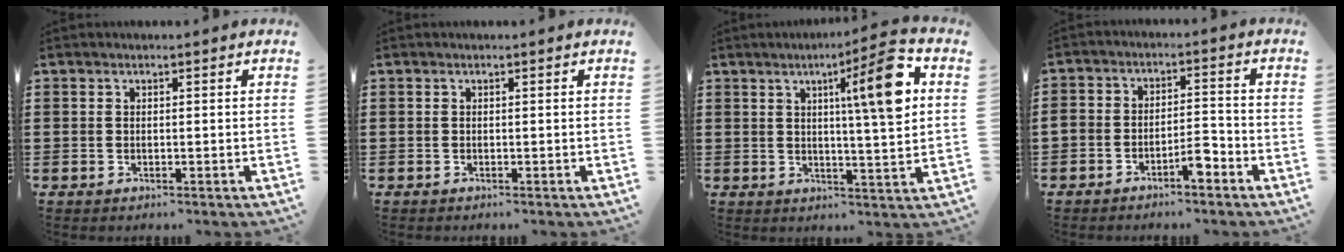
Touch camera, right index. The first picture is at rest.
{"total": 0.0}
{"total": 11.5, "force": [3.9, 1.3, 10.8], "torque": [-0.169, -0.004, 0.051]}
{"total": 4.1, "force": [-3.1, 1.7, 2.0], "torque": [-0.035, 0.013, -0.059]}